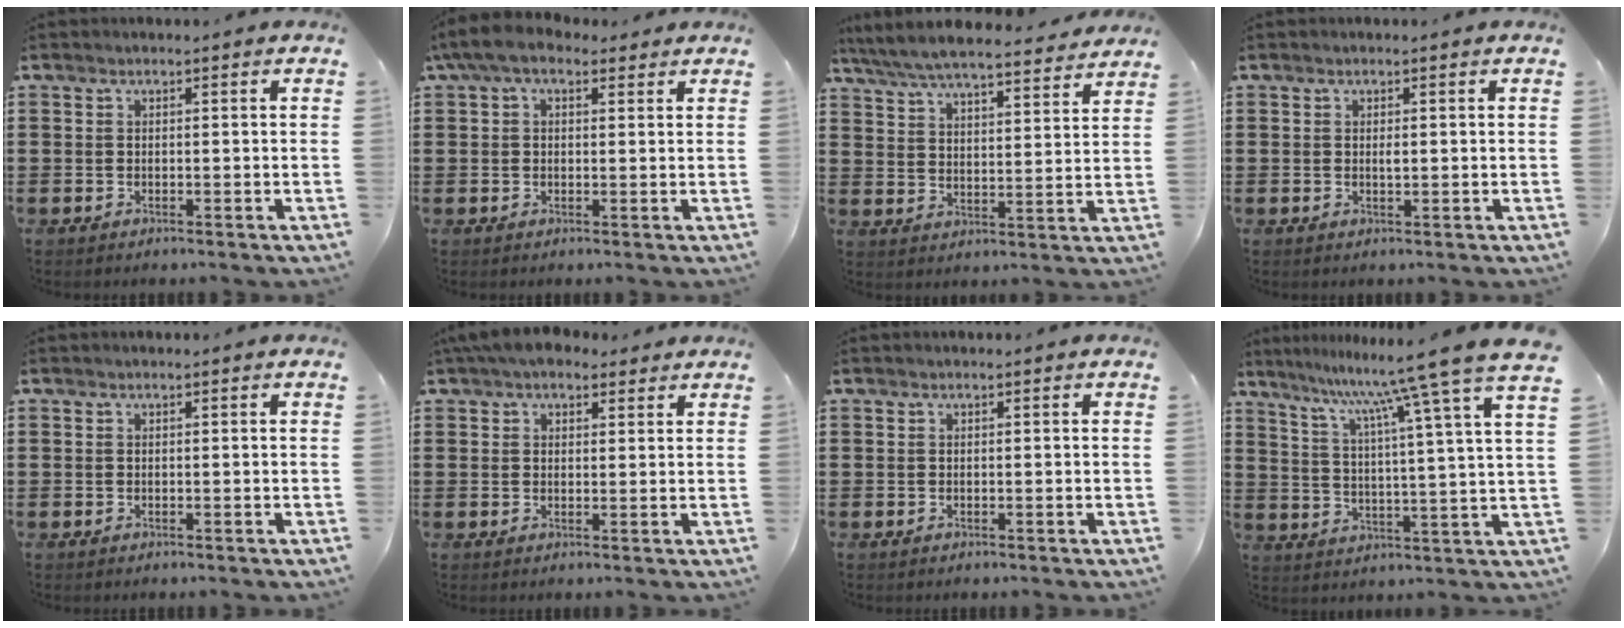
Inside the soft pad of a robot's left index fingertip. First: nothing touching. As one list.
[{"total": 5.1, "force": [3.2, 2.2, 3.4], "torque": [-0.073, 0.004, 0.058]}, {"total": 6.2, "force": [5.9, 0.1, 1.9], "torque": [-0.064, -0.036, 0.100]}, {"total": 1.0, "force": [0.1, 0.3, 0.9], "torque": [-0.019, 0.000, 0.002]}, {"total": 0.0}, {"total": 4.4, "force": [3.6, 1.9, 1.8], "torque": [-0.046, 0.003, 0.067]}, {"total": 0.0}, {"total": 10.2, "force": [8.8, -1.7, 4.9], "torque": [-0.125, -0.064, 0.138]}]